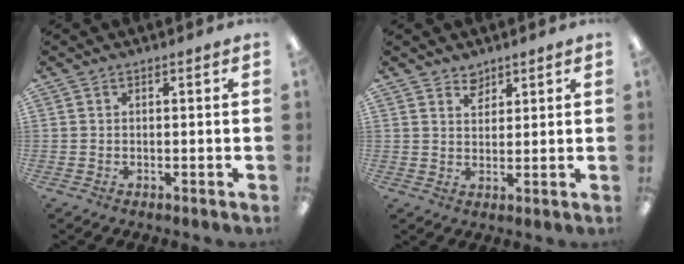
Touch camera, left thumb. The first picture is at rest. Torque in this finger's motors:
{"motor_torque": [0.03, 0.03, -0.48, 0.21, 0.02]}